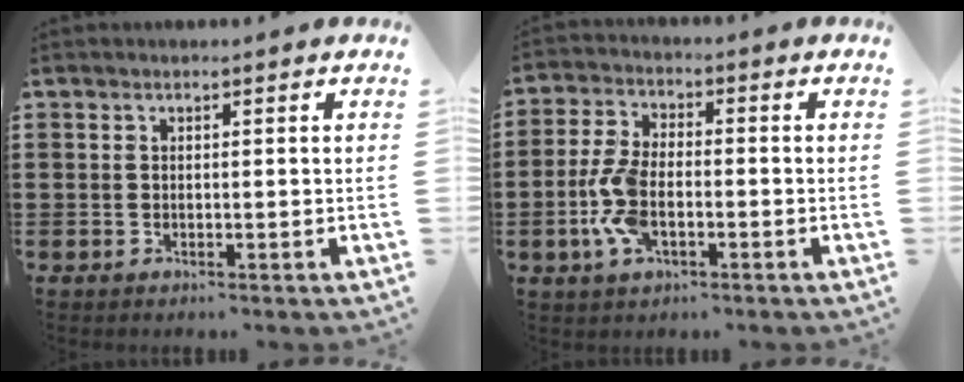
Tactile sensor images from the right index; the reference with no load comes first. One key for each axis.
{"total": 7.8, "fx": -2.1, "fy": 3.9, "fz": 6.4, "tx": -0.157, "ty": -0.004, "tz": -0.047}